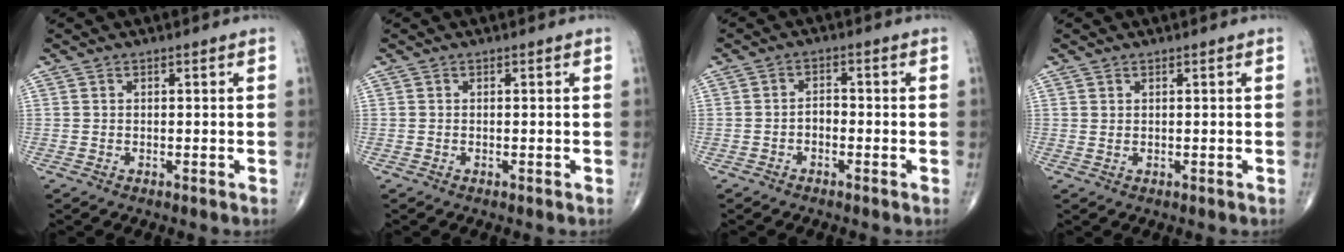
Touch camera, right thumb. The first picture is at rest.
{"total": 0.0}
{"total": 2.3, "force": [-1.0, 1.5, 1.5], "torque": [-0.018, 0.012, -0.022]}
{"total": 0.6, "force": [0.4, 0.2, 0.4], "torque": [-0.010, -0.002, 0.008]}